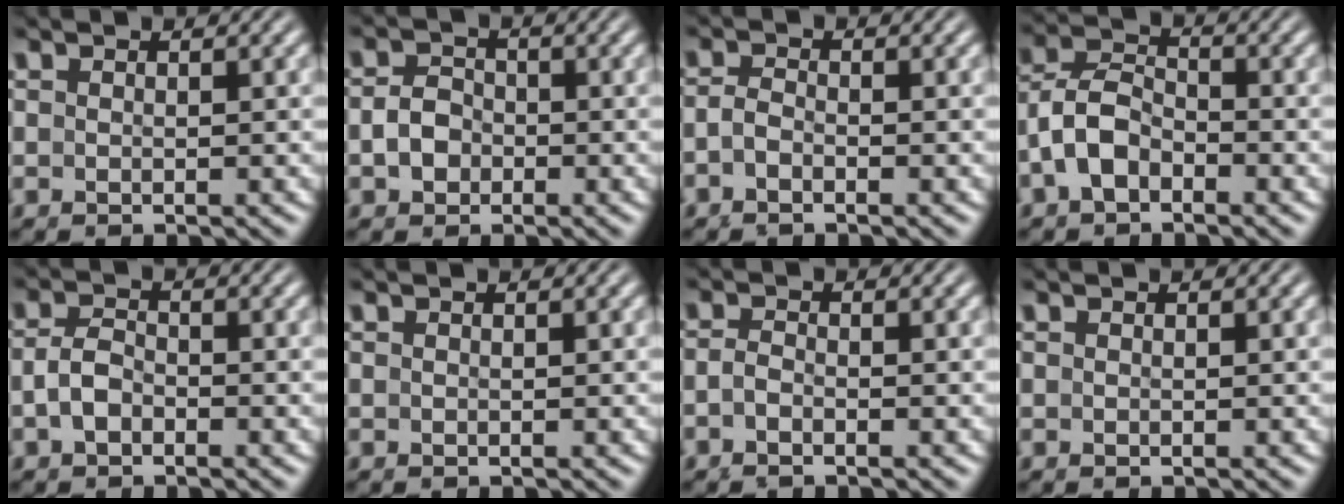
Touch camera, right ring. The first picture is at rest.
{"total": 2.6, "force": [-0.7, 2.3, 1.0], "torque": [-0.023, -0.004, -0.011]}
{"total": 1.8, "force": [-0.9, 1.1, 1.2], "torque": [-0.029, -0.009, -0.015]}
{"total": 5.9, "force": [-1.5, 5.1, 2.5], "torque": [-0.070, -0.013, -0.028]}
{"total": 2.2, "force": [-0.9, 1.6, 1.3], "torque": [-0.032, -0.007, -0.010]}
{"total": 0.0}
{"total": 1.4, "force": [-0.8, 0.7, 1.0], "torque": [-0.026, -0.008, -0.013]}
{"total": 0.0}